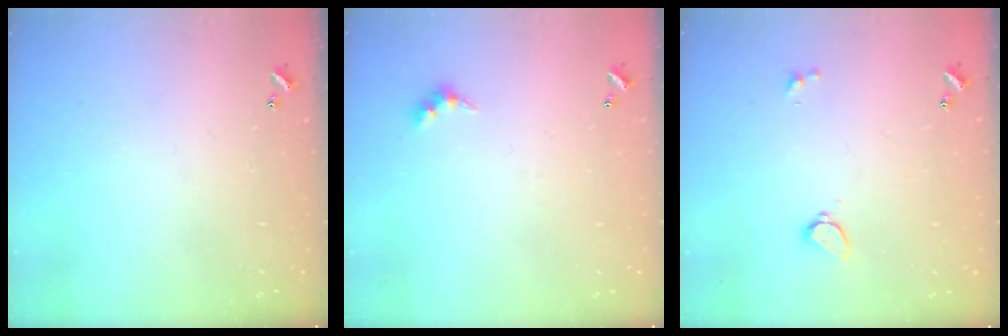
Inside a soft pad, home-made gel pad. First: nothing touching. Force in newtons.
{"total": 2.4, "press": 2.4, "slide": 0.5}
{"total": 1.7, "press": 1.6, "slide": 0.5}